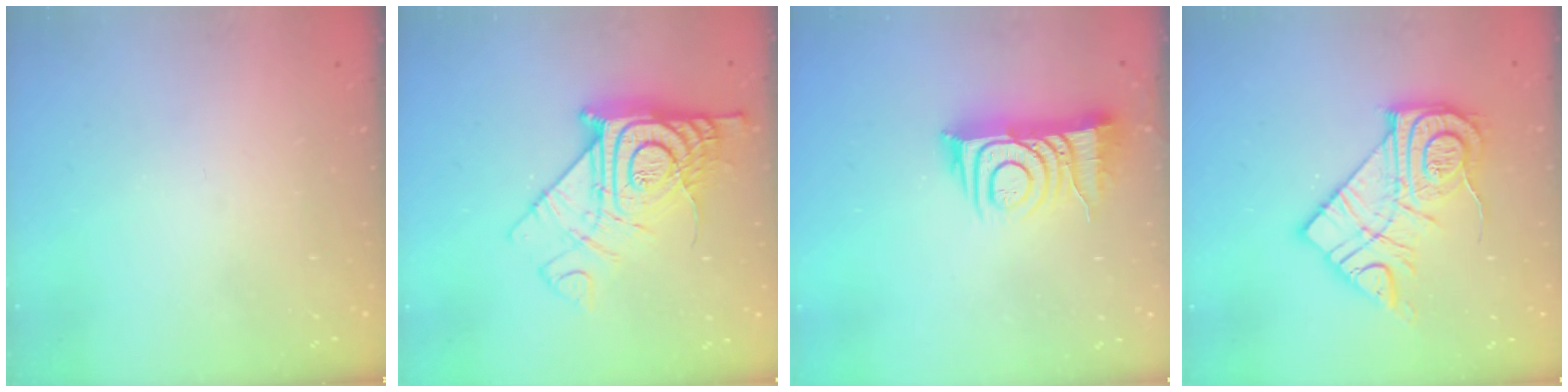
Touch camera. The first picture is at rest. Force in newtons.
{"total": 17.9, "press": 17.8, "slide": 1.7}
{"total": 11.9, "press": 11.9, "slide": 0.9}
{"total": 17.7, "press": 17.6, "slide": 1.4}